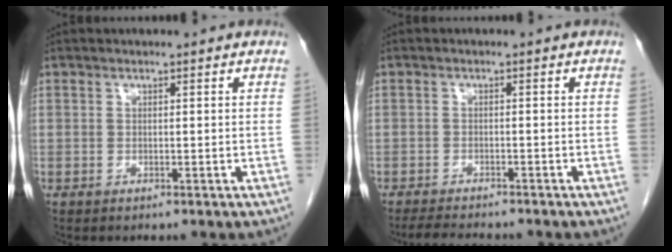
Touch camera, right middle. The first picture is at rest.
{"total": 5.8, "force": [-5.2, 0.7, 2.3], "torque": [-0.034, -0.014, -0.080]}